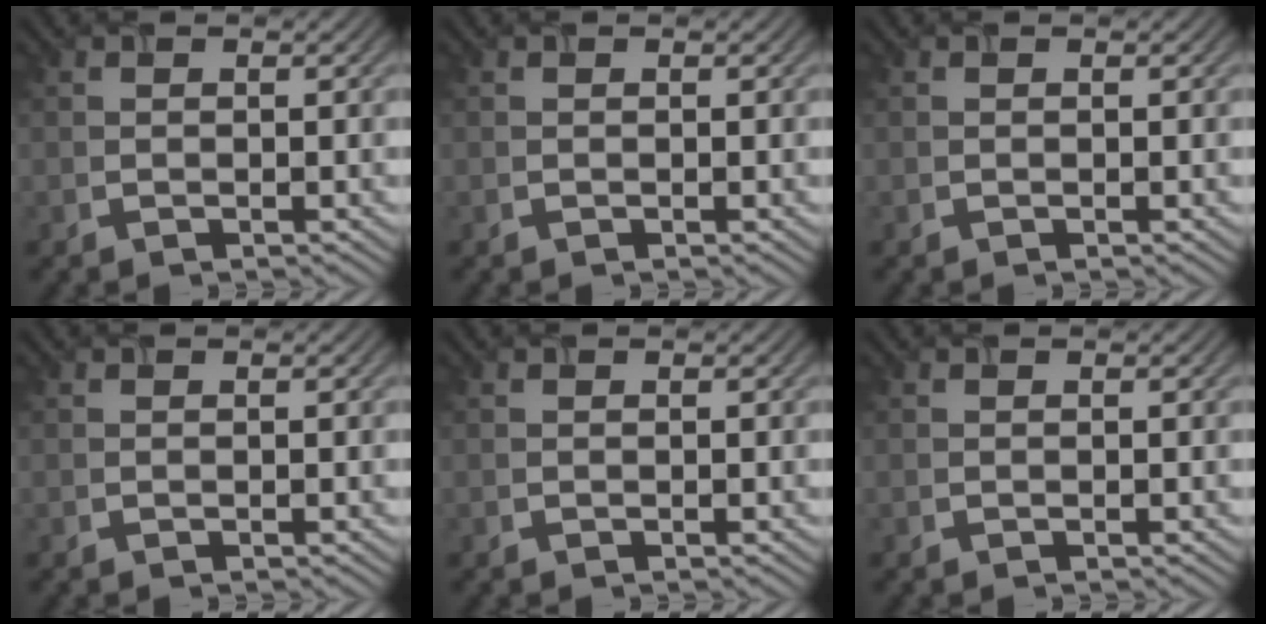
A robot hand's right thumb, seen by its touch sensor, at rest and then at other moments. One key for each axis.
{"total": 0.0}
{"total": 0.0}
{"total": 0.0}
{"total": 0.0}
{"total": 0.0}